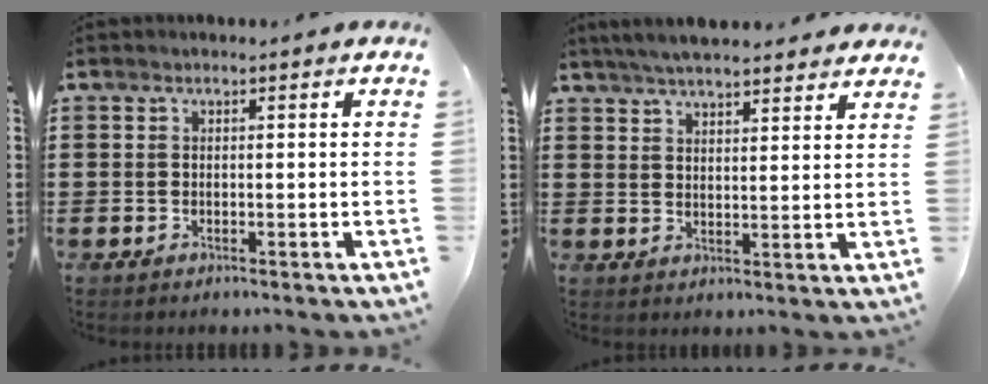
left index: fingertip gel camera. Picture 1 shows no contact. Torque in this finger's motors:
{"motor_torque": [1.21, -0.93, 1.05, 0.14]}